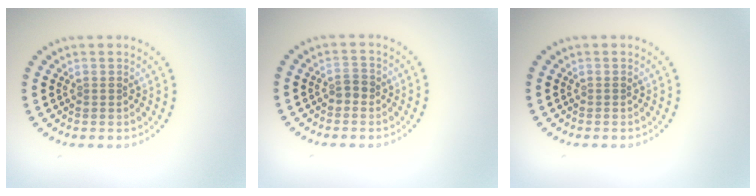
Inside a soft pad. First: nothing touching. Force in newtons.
{"total": 1.2, "press": 1.1, "slide": 0.3}
{"total": 0.0}